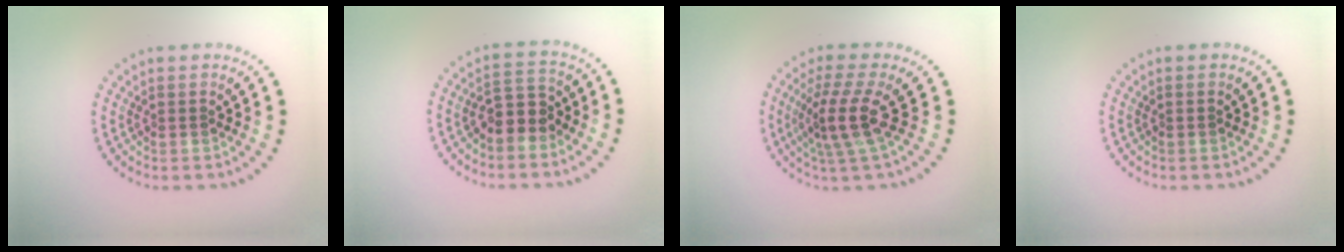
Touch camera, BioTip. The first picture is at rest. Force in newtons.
{"total": 2.7, "press": 2.5, "slide": 1.0}
{"total": 3.8, "press": 2.9, "slide": 2.4}
{"total": 0.0}